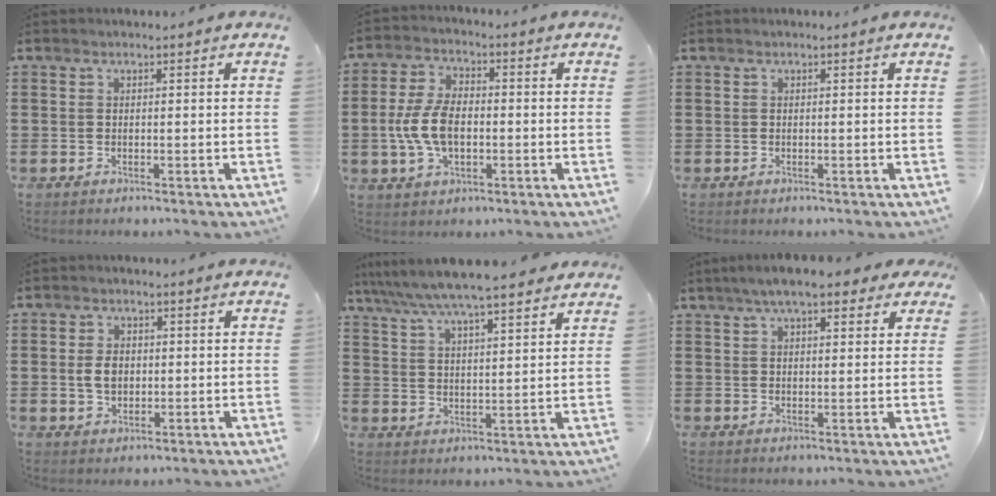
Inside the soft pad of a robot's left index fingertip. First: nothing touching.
{"total": 7.9, "force": [-1.0, 4.4, 6.5], "torque": [-0.157, 0.000, -0.026]}
{"total": 0.0}
{"total": 3.7, "force": [0.1, 2.5, 2.8], "torque": [-0.065, 0.006, -0.002]}
{"total": 6.9, "force": [6.1, 0.4, 3.2], "torque": [-0.085, -0.021, 0.105]}
{"total": 6.4, "force": [4.7, 2.0, 3.8], "torque": [-0.080, 0.005, 0.083]}